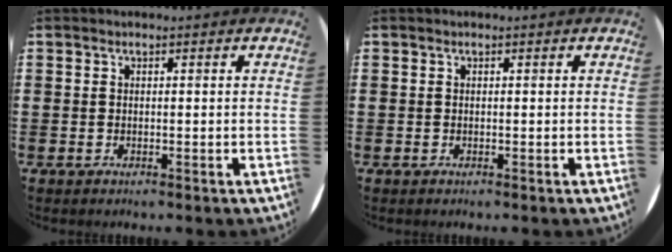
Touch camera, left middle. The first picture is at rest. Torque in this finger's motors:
{"motor_torque": [0.50, -0.74, -0.01, 0.01]}